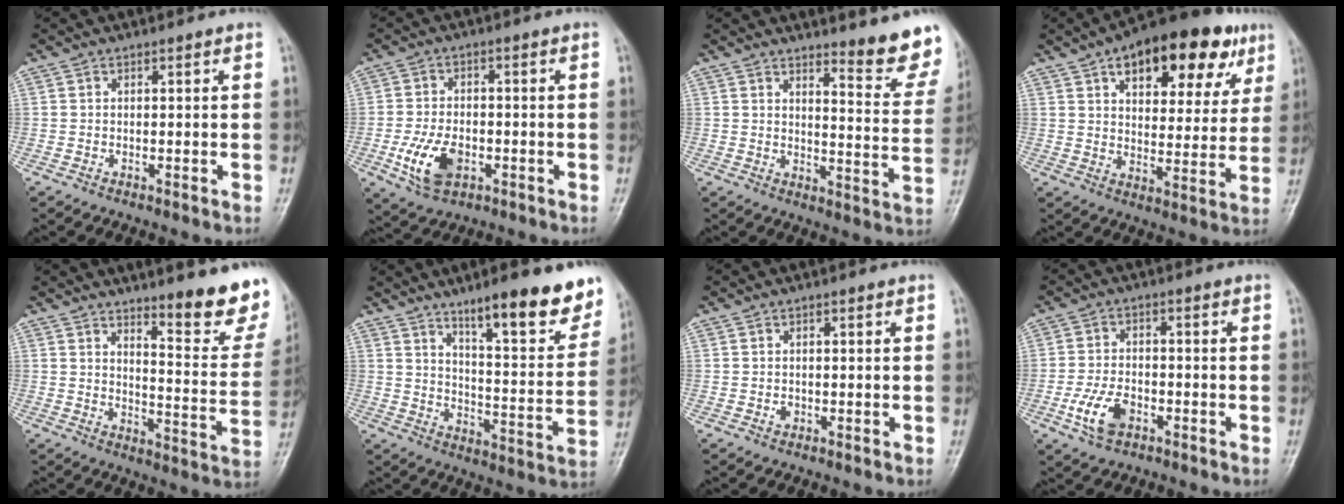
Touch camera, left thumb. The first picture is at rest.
{"total": 8.7, "force": [-2.9, 5.3, 6.3], "torque": [-0.116, 0.007, -0.047]}
{"total": 11.5, "force": [9.7, 1.7, 5.9], "torque": [-0.045, -0.086, 0.112]}
{"total": 21.6, "force": [11.1, 10.3, 15.4], "torque": [-0.179, -0.010, 0.160]}
{"total": 14.5, "force": [10.6, 2.9, 9.5], "torque": [-0.087, -0.087, 0.143]}
{"total": 17.8, "force": [12.1, 3.9, 12.5], "torque": [-0.133, -0.071, 0.180]}
{"total": 1.0, "force": [-0.2, 0.8, 0.5], "torque": [-0.003, 0.001, -0.003]}
{"total": 6.9, "force": [-3.0, 4.1, 4.7], "torque": [-0.092, 0.012, -0.056]}